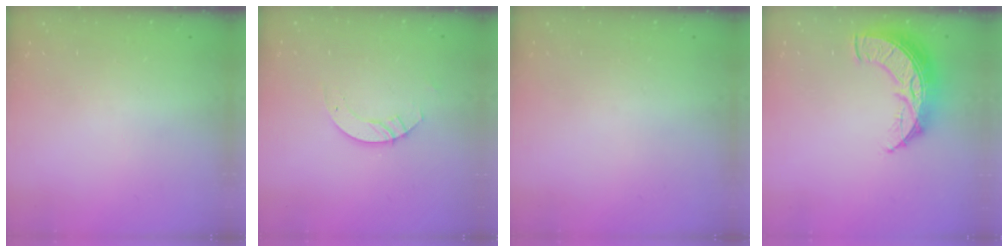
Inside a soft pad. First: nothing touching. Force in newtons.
{"total": 3.7, "press": 3.7, "slide": 0.3}
{"total": 0.0}
{"total": 13.7, "press": 13.7, "slide": 1.0}